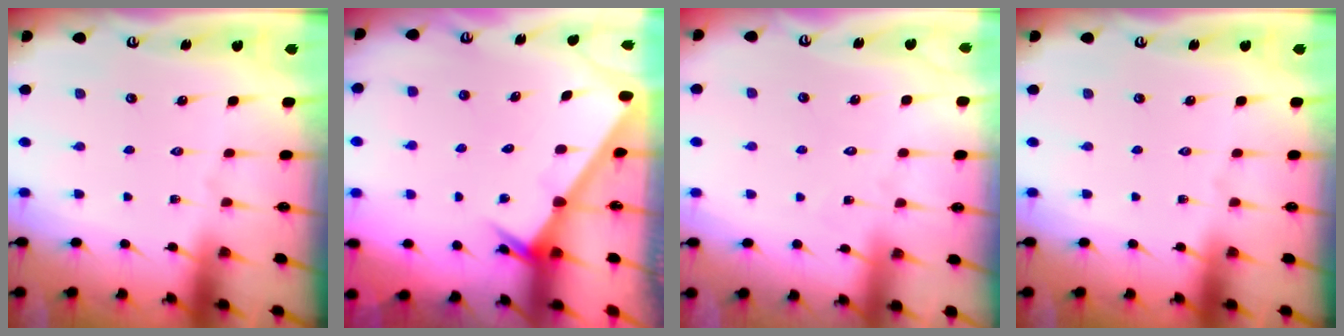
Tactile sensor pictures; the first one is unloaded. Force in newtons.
{"total": 2.6, "press": 2.6, "slide": 0.0}
{"total": 3.5, "press": 3.5, "slide": 0.4}
{"total": 0.0}